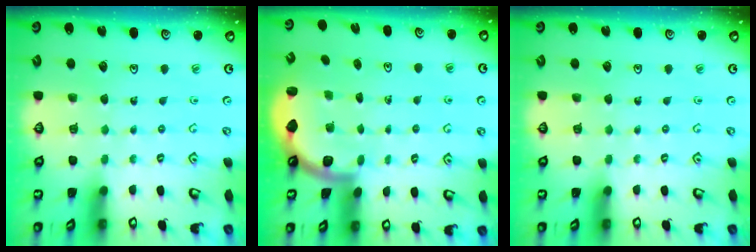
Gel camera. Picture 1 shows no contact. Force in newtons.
{"total": 1.8, "press": 1.8, "slide": 0.1}
{"total": 0.0}